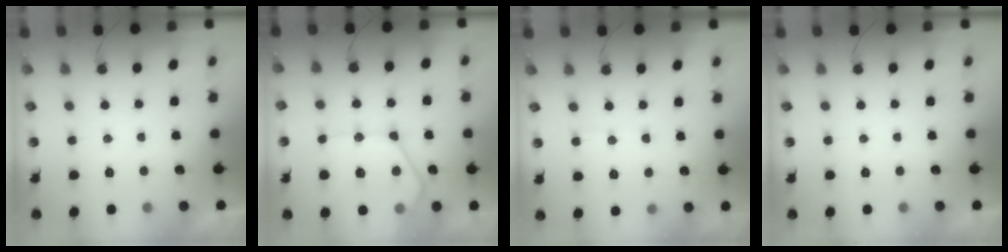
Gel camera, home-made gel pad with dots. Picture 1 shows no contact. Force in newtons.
{"total": 19.2, "press": 19.1, "slide": 2.2}
{"total": 5.2, "press": 5.1, "slide": 0.8}
{"total": 0.0}